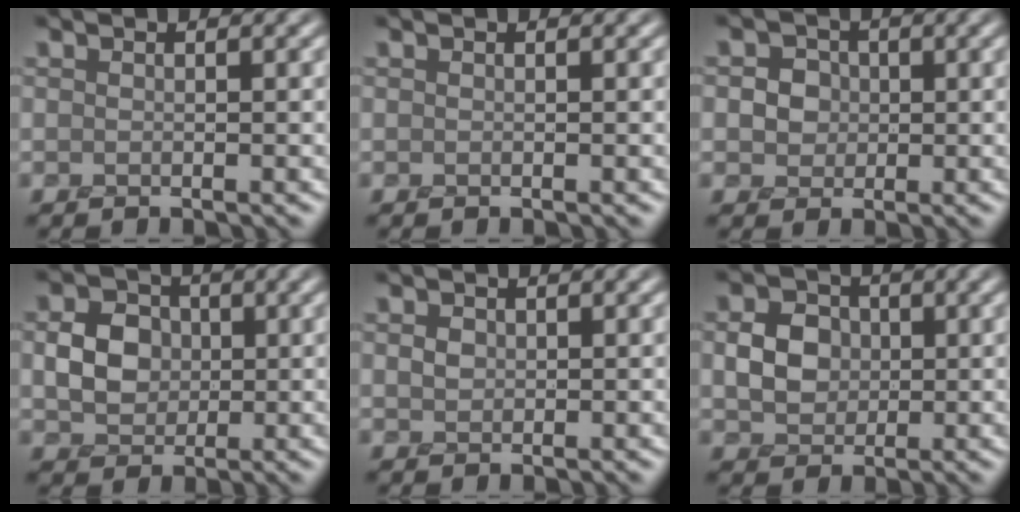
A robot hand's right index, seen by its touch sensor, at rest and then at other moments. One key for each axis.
{"total": 0.0}
{"total": 2.3, "fx": -0.2, "fy": 2.1, "fz": 0.8, "tx": 0.003, "ty": 0.002, "tz": -0.016}
{"total": 3.4, "fx": -0.1, "fy": 2.9, "fz": 1.8, "tx": -0.035, "ty": -0.002, "tz": -0.004}
{"total": 1.0, "fx": 0.2, "fy": 0.9, "fz": 0.4, "tx": -0.008, "ty": -0.003, "tz": 0.005}
{"total": 3.1, "fx": -0.1, "fy": 2.6, "fz": 1.7, "tx": -0.030, "ty": -0.002, "tz": -0.004}